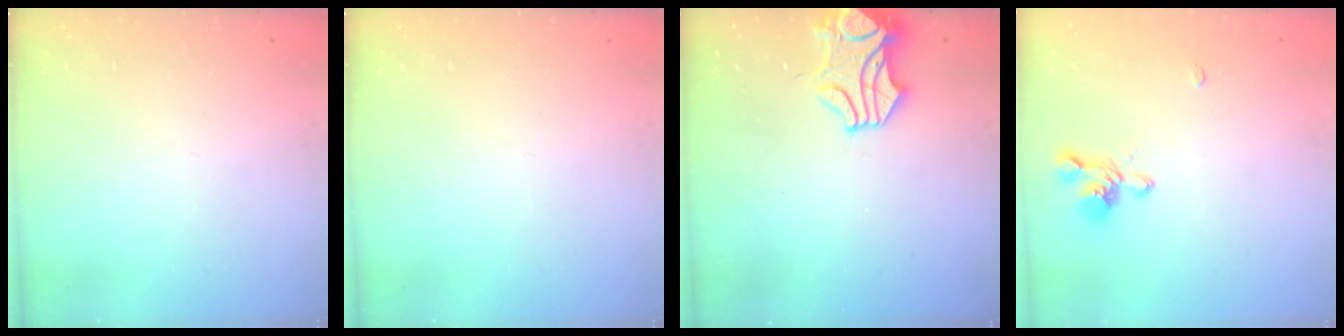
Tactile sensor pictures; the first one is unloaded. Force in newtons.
{"total": 0.0}
{"total": 2.1, "press": 1.8, "slide": 1.1}
{"total": 1.0, "press": 0.1, "slide": 1.0}